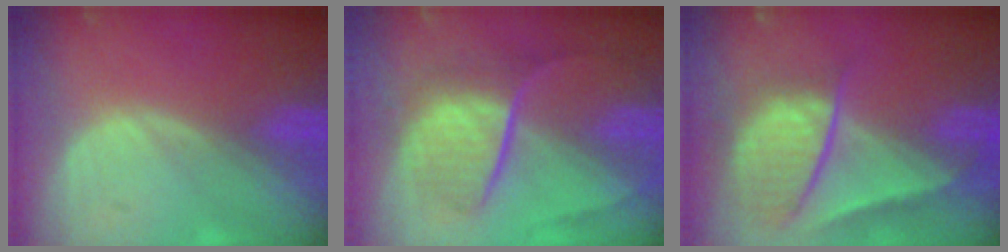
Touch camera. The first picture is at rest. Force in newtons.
{"total": 9.2, "press": 7.6, "slide": 5.1}
{"total": 9.3, "press": 8.1, "slide": 4.7}